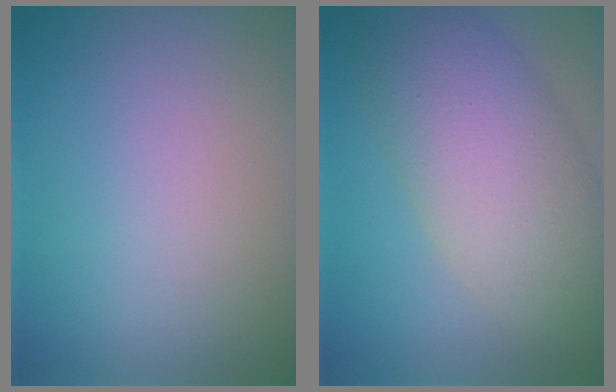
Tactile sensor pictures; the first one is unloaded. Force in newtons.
{"total": 8.5, "press": 8.5, "slide": 0.4}